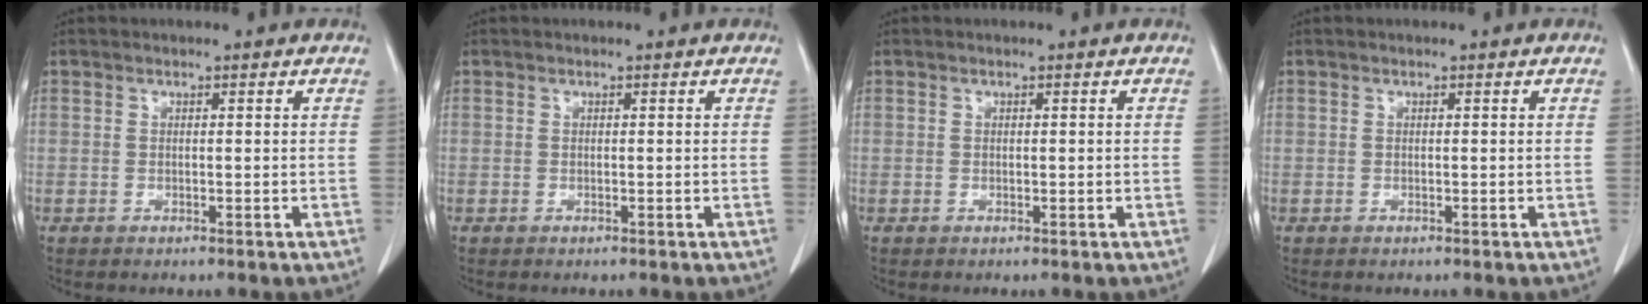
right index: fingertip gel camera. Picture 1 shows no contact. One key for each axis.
{"total": 0.0}
{"total": 0.0}
{"total": 0.0}